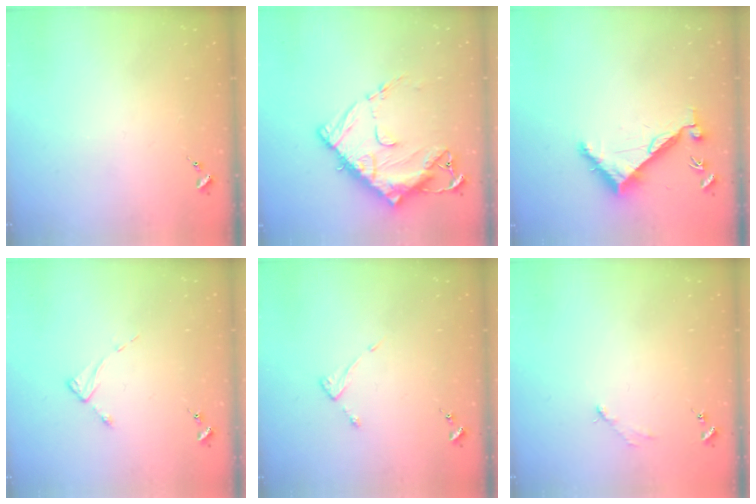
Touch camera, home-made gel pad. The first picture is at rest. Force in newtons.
{"total": 16.9, "press": 16.8, "slide": 1.6}
{"total": 6.9, "press": 6.9, "slide": 0.3}
{"total": 2.6, "press": 2.6, "slide": 0.4}
{"total": 2.6, "press": 2.6, "slide": 0.3}
{"total": 2.9, "press": 2.9, "slide": 0.4}